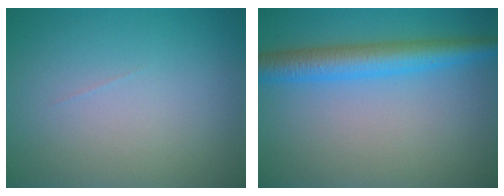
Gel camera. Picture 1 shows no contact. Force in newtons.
{"total": 4.9, "press": 4.9, "slide": 0.3}